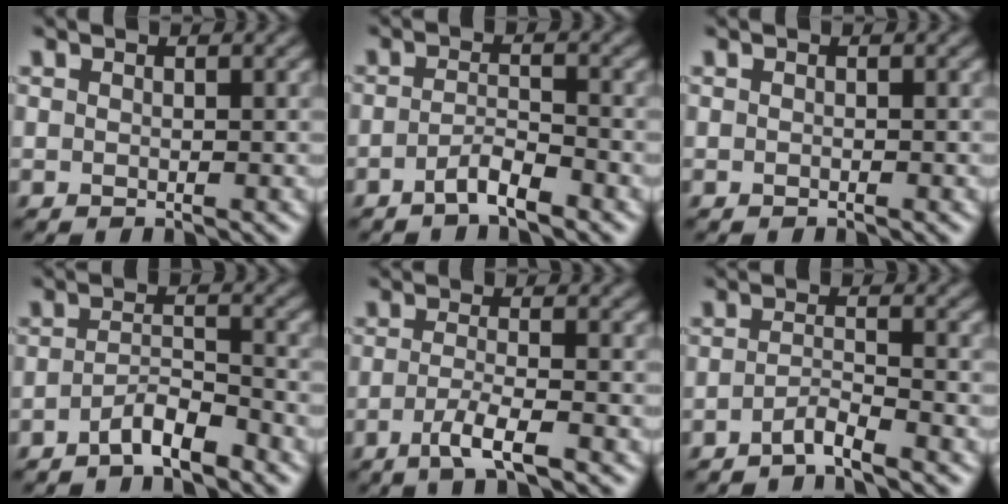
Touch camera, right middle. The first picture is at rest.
{"total": 2.4, "force": [-1.6, 0.5, 1.7], "torque": [-0.033, 0.007, -0.035]}
{"total": 0.0}
{"total": 2.9, "force": [-2.1, 0.7, 1.9], "torque": [-0.035, 0.008, -0.044]}
{"total": 3.3, "force": [-1.7, 0.6, 2.8], "torque": [-0.053, 0.000, -0.039]}
{"total": 2.0, "force": [-1.6, 0.1, 1.1], "torque": [-0.022, 0.003, -0.038]}